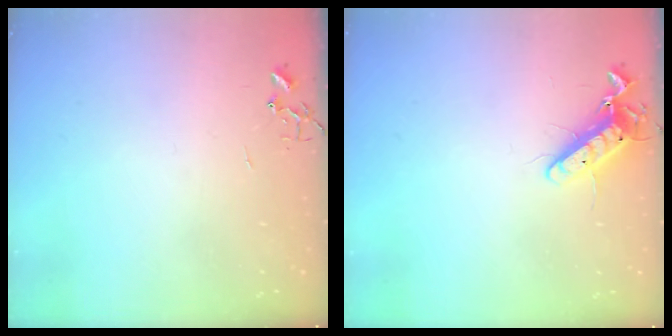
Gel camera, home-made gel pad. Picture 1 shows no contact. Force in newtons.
{"total": 12.1, "press": 12.0, "slide": 1.4}